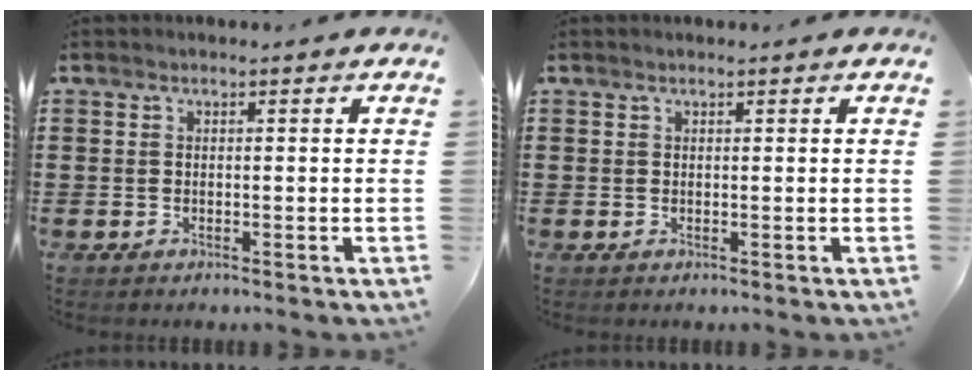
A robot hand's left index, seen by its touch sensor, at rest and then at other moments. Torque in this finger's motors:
{"motor_torque": [0.14, 0.01, 0.00, 0.02]}